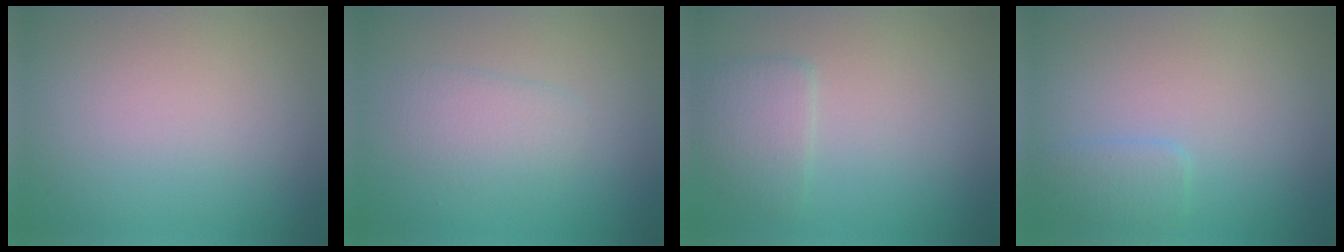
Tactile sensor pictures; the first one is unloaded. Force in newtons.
{"total": 2.2, "press": 2.2, "slide": 0.1}
{"total": 2.3, "press": 2.2, "slide": 0.3}
{"total": 1.7, "press": 1.7, "slide": 0.3}